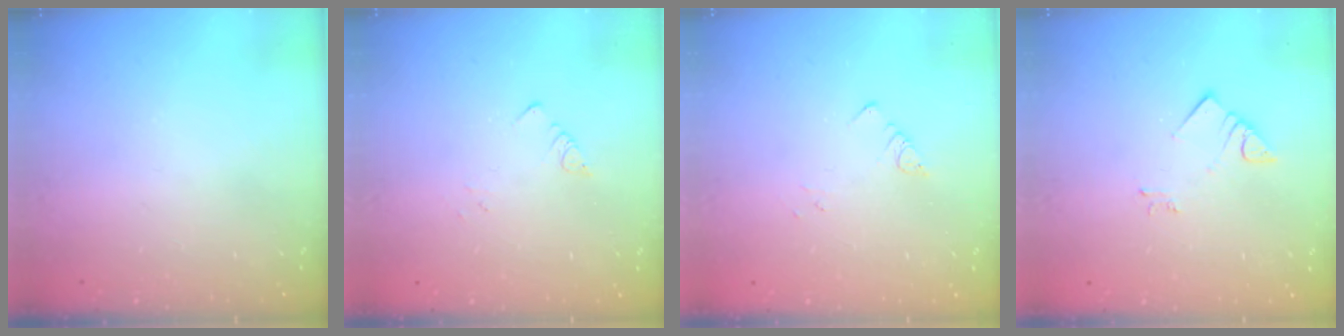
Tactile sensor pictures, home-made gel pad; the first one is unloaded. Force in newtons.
{"total": 1.3, "press": 1.2, "slide": 0.1}
{"total": 1.9, "press": 1.9, "slide": 0.2}
{"total": 3.2, "press": 3.2, "slide": 0.4}